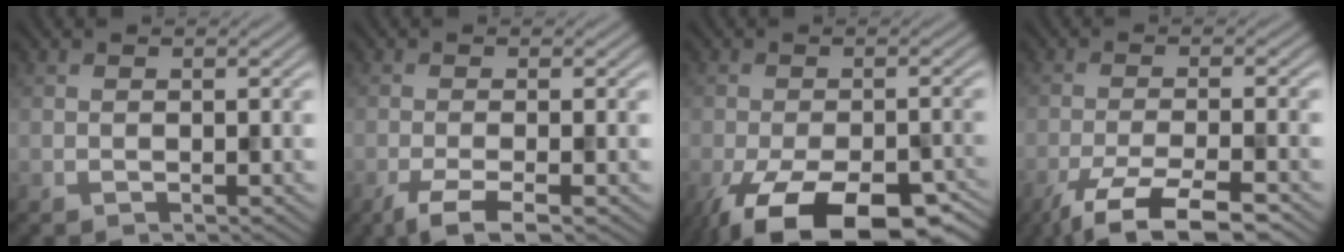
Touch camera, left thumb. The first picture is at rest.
{"total": 3.5, "force": [-2.1, 0.5, 2.8], "torque": [-0.048, 0.002, -0.049]}
{"total": 14.9, "force": [-9.7, 6.2, 9.5], "torque": [-0.166, -0.049, -0.128]}
{"total": 7.9, "force": [-5.5, 1.6, 5.5], "torque": [-0.088, -0.001, -0.101]}